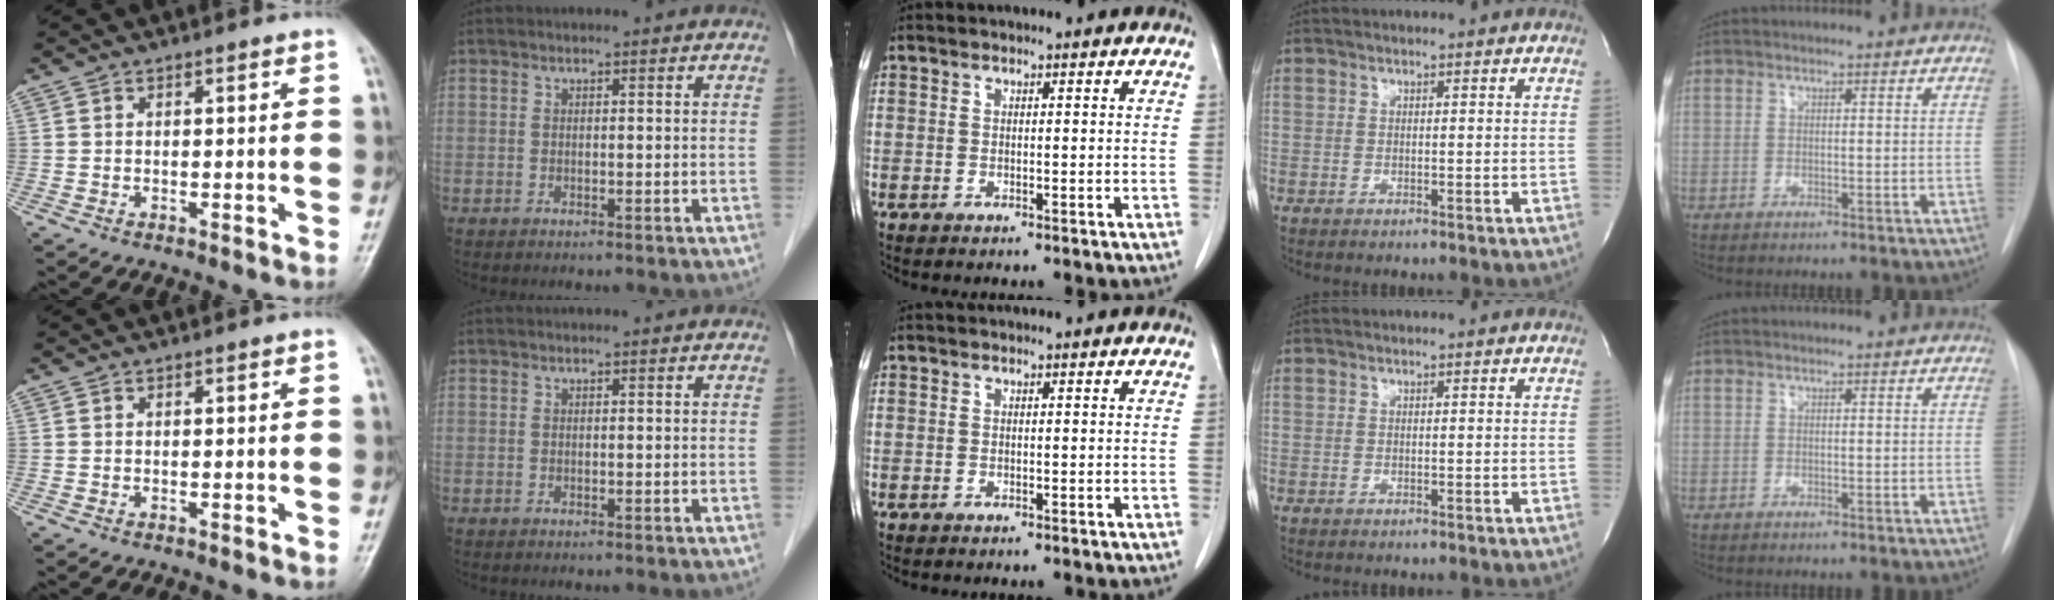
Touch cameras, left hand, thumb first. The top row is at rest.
{}